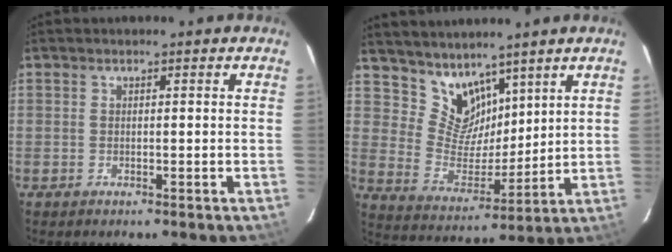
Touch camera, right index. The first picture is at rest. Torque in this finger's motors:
{"motor_torque": [-0.10, 0.33, -0.03, 0.00]}